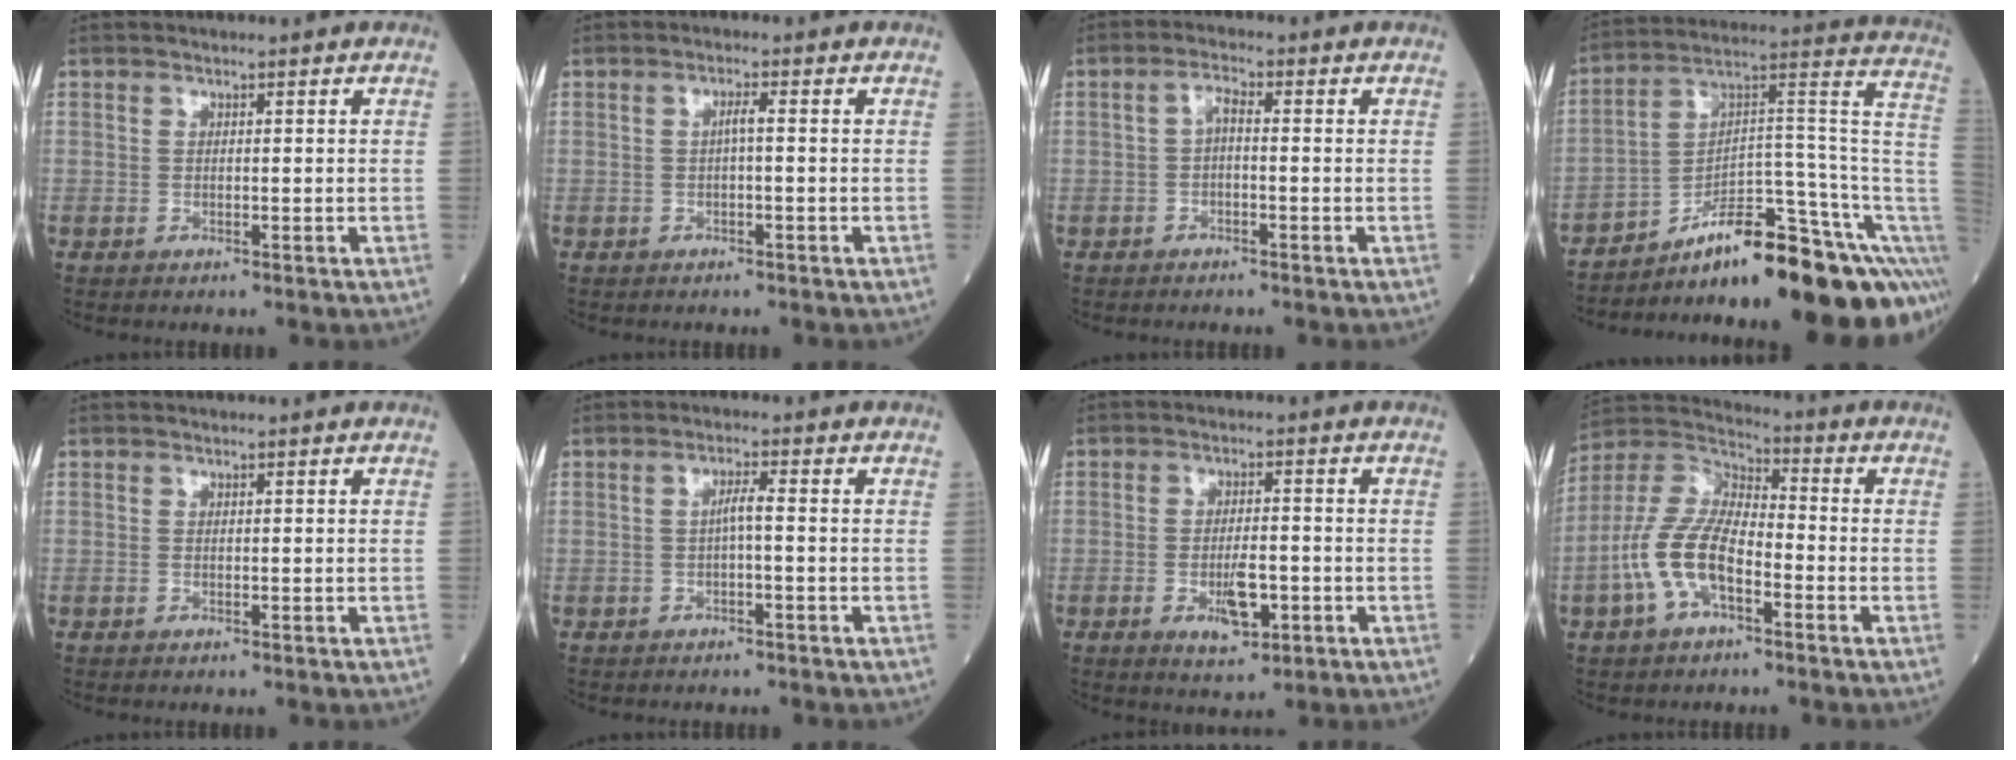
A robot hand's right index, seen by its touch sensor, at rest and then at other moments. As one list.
[{"total": 1.4, "force": [-0.1, 0.0, 1.4], "torque": [-0.025, 0.003, -0.001]}, {"total": 2.4, "force": [-0.3, 0.7, 2.3], "torque": [-0.040, 0.008, -0.006]}, {"total": 21.9, "force": [-14.6, 2.6, 16.1], "torque": [-0.130, 0.067, -0.214]}, {"total": 0.0}, {"total": 2.1, "force": [-0.3, 0.0, 2.1], "torque": [-0.035, 0.003, -0.006]}, {"total": 5.3, "force": [-1.8, 1.9, 4.6], "torque": [-0.083, -0.003, -0.022]}, {"total": 11.5, "force": [-4.1, 4.9, 9.6], "torque": [-0.221, 0.015, -0.084]}]